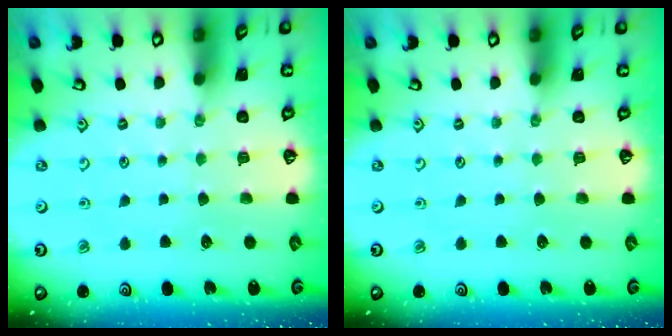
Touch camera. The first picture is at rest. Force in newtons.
{"total": 0.0}